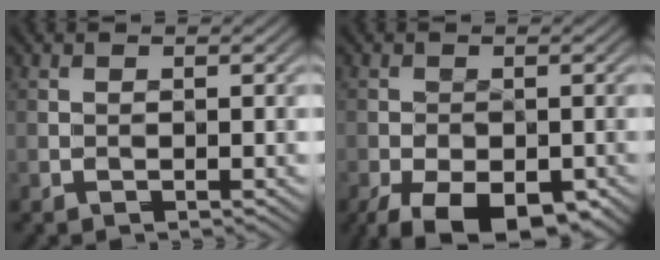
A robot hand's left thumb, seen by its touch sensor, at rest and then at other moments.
{"total": 9.9, "force": [-6.2, 4.4, 6.3], "torque": [-0.109, -0.024, -0.089]}